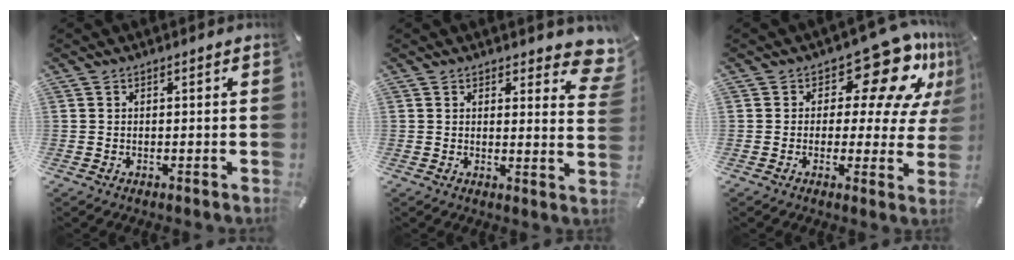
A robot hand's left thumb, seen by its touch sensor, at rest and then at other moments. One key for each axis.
{"total": 6.2, "fx": 4.5, "fy": 2.9, "fz": 3.2, "tx": -0.019, "ty": -0.035, "tz": 0.075}
{"total": 16.3, "fx": 9.5, "fy": 7.7, "fz": 10.9, "tx": -0.146, "ty": -0.070, "tz": 0.159}